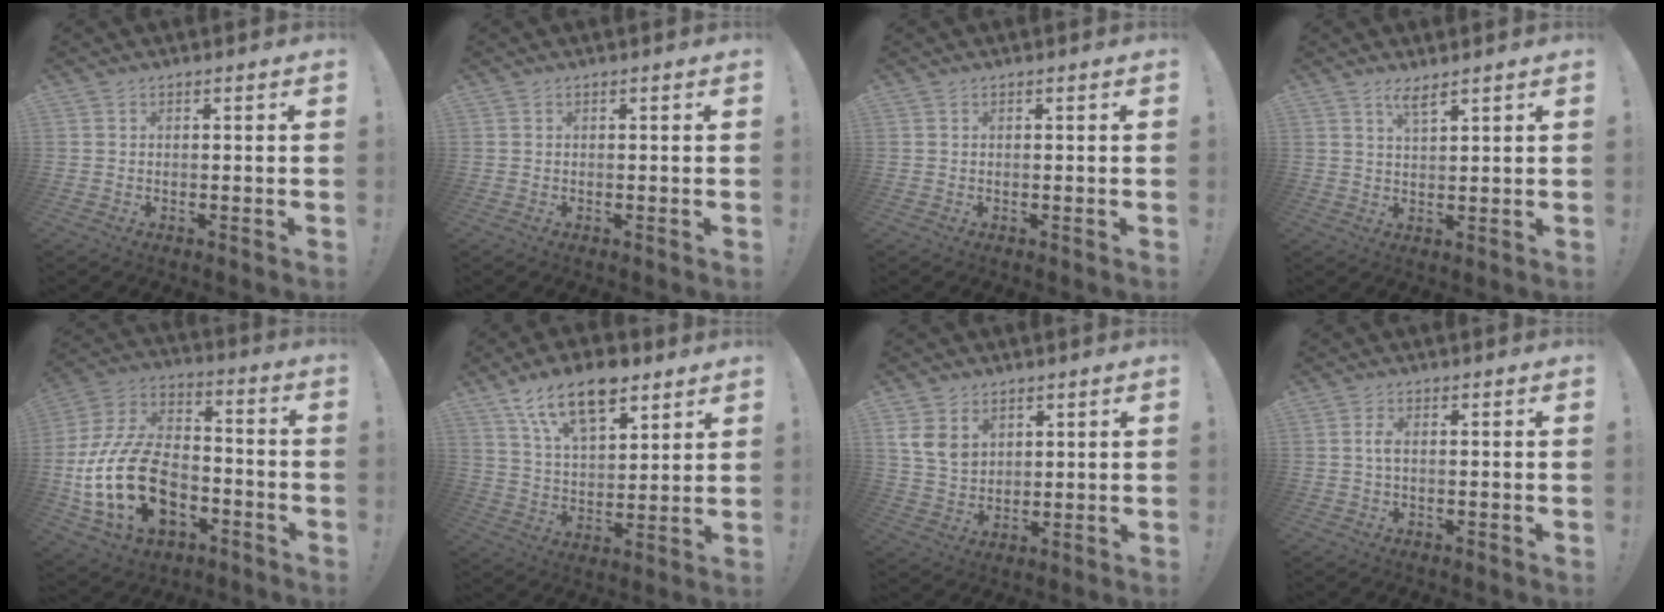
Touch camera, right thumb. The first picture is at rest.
{"total": 0.0}
{"total": 0.0}
{"total": 4.3, "force": [3.3, 0.6, 2.7], "torque": [-0.045, -0.019, 0.054]}
{"total": 23.4, "force": [-6.5, 15.0, 16.7], "torque": [-0.320, 0.038, -0.098]}
{"total": 15.4, "force": [9.8, 7.6, 9.0], "torque": [-0.158, -0.045, 0.176]}
{"total": 9.5, "force": [4.9, 6.8, 4.4], "torque": [-0.078, -0.021, 0.095]}
{"total": 2.2, "force": [-0.1, 0.5, 2.2], "torque": [-0.046, 0.005, -0.003]}